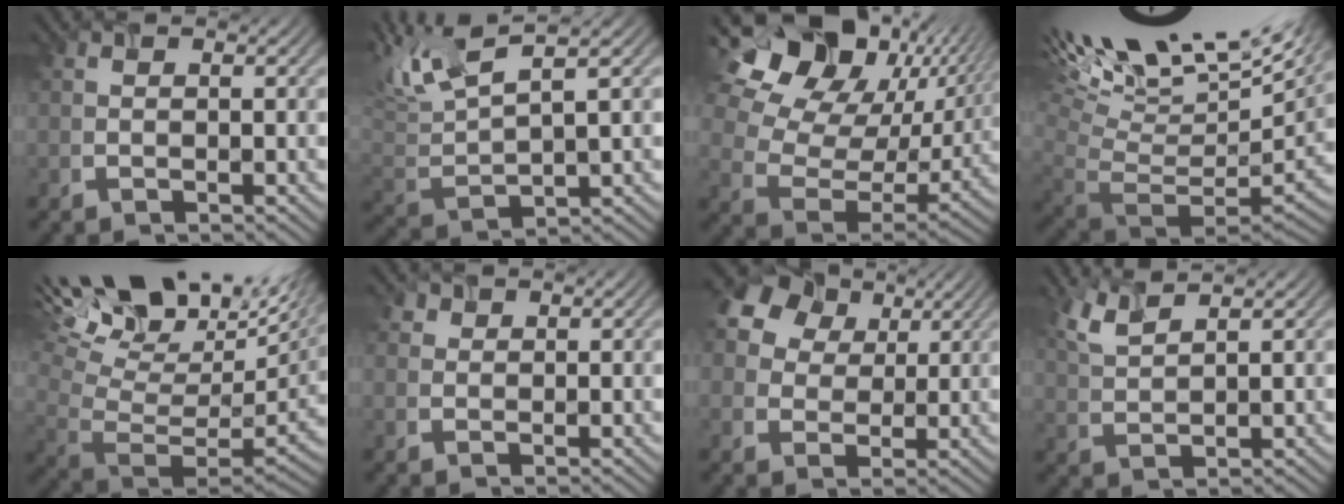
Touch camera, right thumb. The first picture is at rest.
{"total": 8.3, "force": [3.8, 2.3, 7.0], "torque": [-0.158, 0.020, 0.069]}
{"total": 17.4, "force": [7.8, 10.8, 11.2], "torque": [-0.212, 0.035, 0.132]}
{"total": 14.8, "force": [6.2, 4.7, 12.6], "torque": [-0.215, 0.036, 0.128]}
{"total": 16.1, "force": [5.6, 7.1, 13.3], "torque": [-0.220, 0.013, 0.117]}
{"total": 1.9, "force": [1.2, 1.3, 0.7], "torque": [-0.021, 0.001, 0.025]}
{"total": 12.2, "force": [6.1, 8.4, 6.4], "torque": [-0.163, 0.045, 0.099]}
{"total": 3.5, "force": [2.3, 0.7, 2.4], "torque": [-0.068, 0.004, 0.057]}